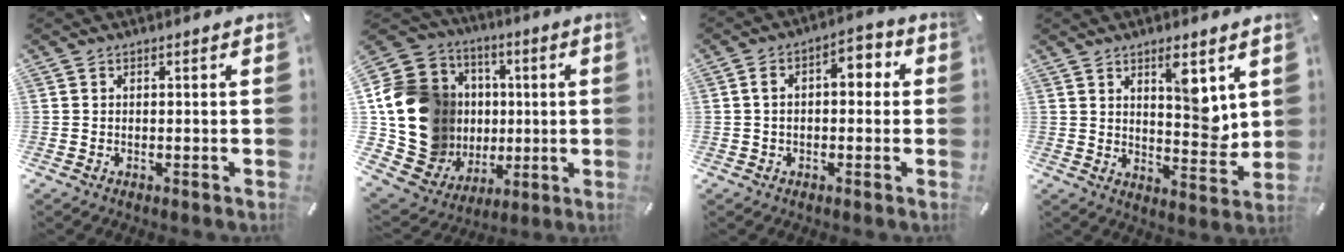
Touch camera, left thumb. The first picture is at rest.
{"total": 18.8, "force": [2.1, 16.9, 8.0], "torque": [-0.159, -0.029, 0.071]}
{"total": 5.9, "force": [0.1, 3.9, 4.4], "torque": [-0.065, 0.011, -0.007]}
{"total": 9.1, "force": [4.8, 4.1, 6.5], "torque": [-0.073, -0.041, 0.077]}